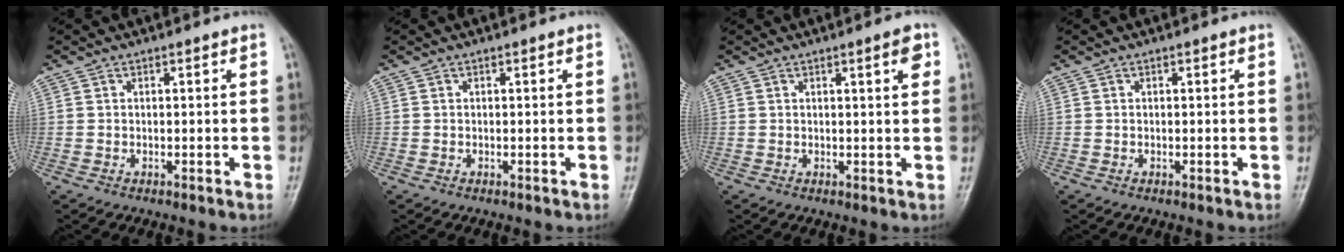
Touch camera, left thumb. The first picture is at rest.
{"total": 0.0}
{"total": 2.8, "force": [1.3, 0.5, 2.5], "torque": [-0.031, -0.003, 0.016]}
{"total": 0.0}